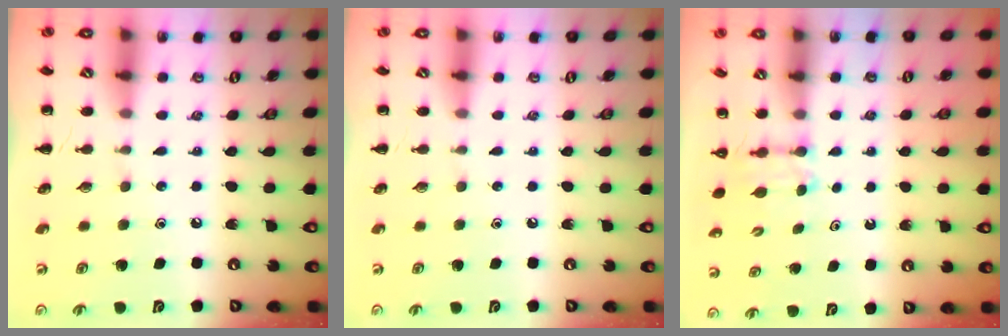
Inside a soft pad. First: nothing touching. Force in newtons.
{"total": 0.0}
{"total": 2.6, "press": 2.4, "slide": 1.0}